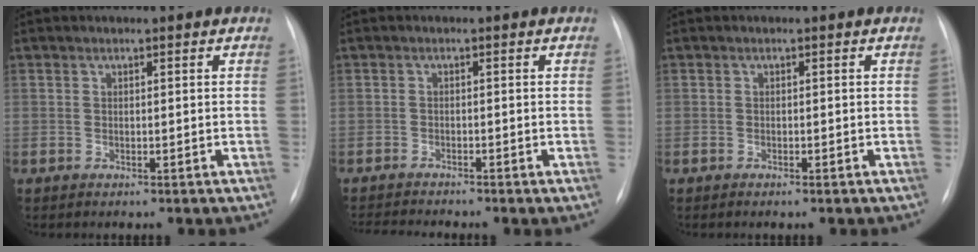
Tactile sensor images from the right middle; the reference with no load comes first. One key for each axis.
{"total": 3.6, "fx": -3.5, "fy": -0.7, "fz": 0.8, "tx": -0.015, "ty": -0.016, "tz": -0.058}
{"total": 0.8, "fx": -0.5, "fy": 0.1, "fz": 0.6, "tx": -0.013, "ty": -0.001, "tz": -0.008}